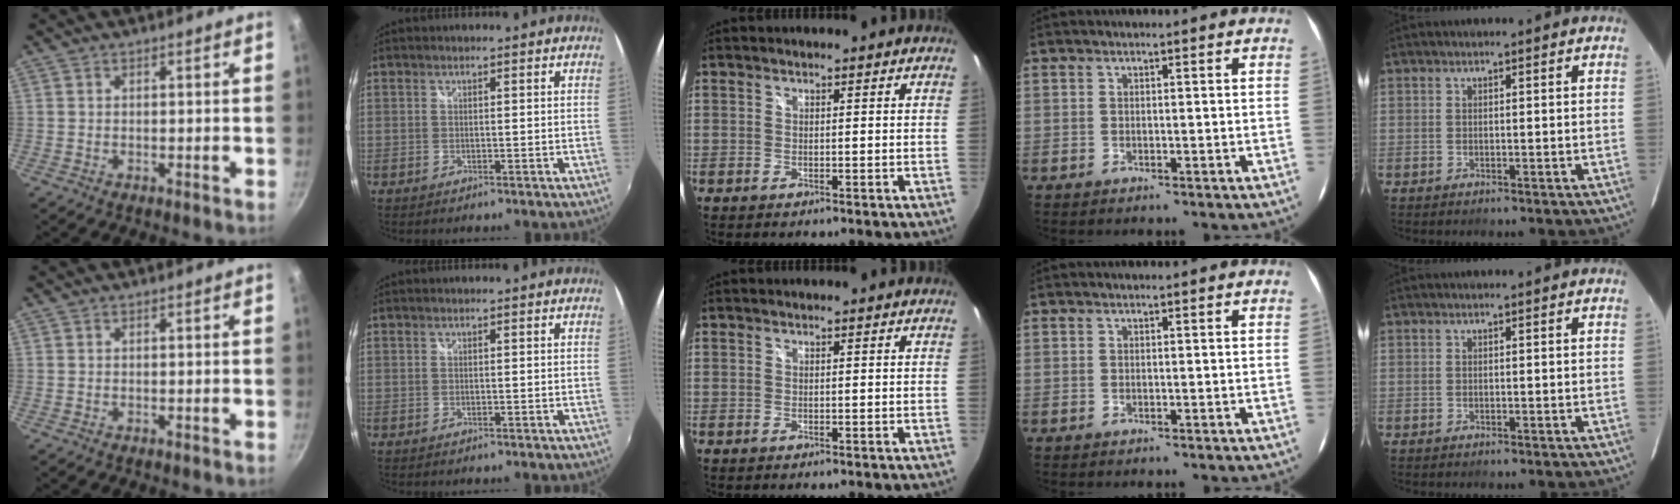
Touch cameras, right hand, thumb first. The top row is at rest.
{}